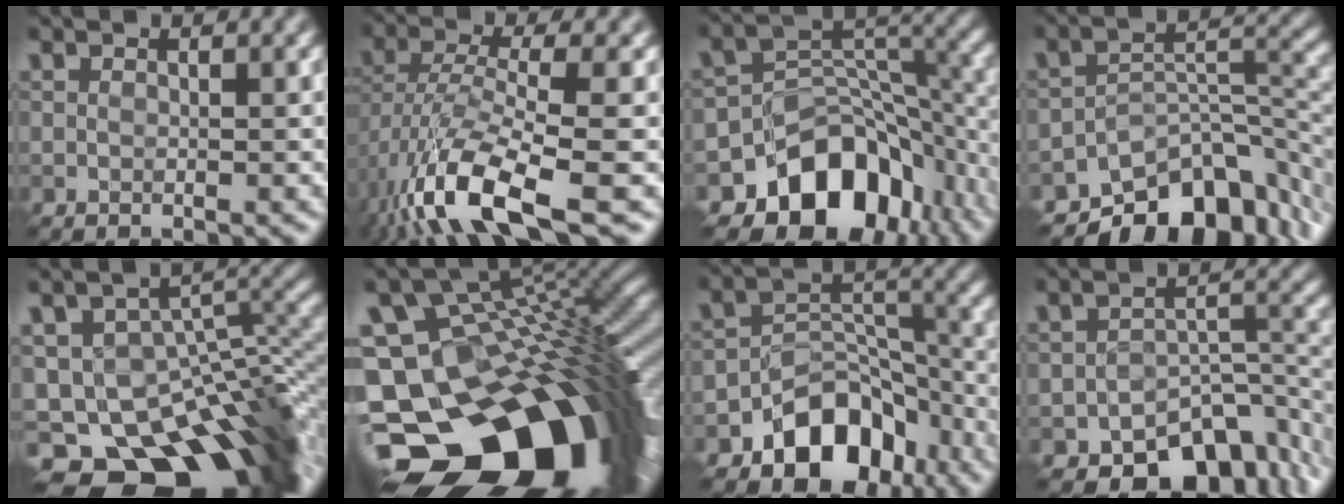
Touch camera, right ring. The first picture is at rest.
{"total": 10.2, "force": [-5.1, 3.3, 8.1], "torque": [-0.162, -0.002, -0.100]}
{"total": 11.4, "force": [-6.1, 7.8, 5.7], "torque": [-0.076, -0.008, -0.102]}
{"total": 9.9, "force": [-7.2, 4.8, 4.8], "torque": [-0.053, -0.013, -0.121]}
{"total": 15.2, "force": [-8.9, 7.3, 10.0], "torque": [-0.169, -0.013, -0.119]}
{"total": 19.9, "force": [-5.9, 13.0, 13.9], "torque": [-0.239, -0.038, -0.069]}
{"total": 8.1, "force": [-4.8, 5.3, 3.8], "torque": [-0.034, -0.005, -0.078]}
{"total": 9.1, "force": [-6.3, 4.8, 4.4], "torque": [-0.043, -0.017, -0.096]}